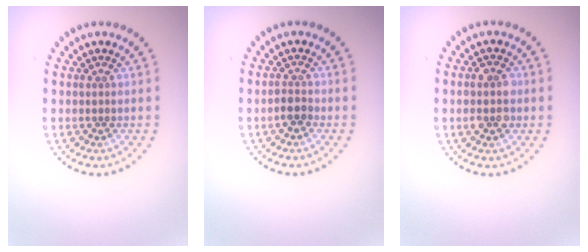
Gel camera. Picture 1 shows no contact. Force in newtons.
{"total": 1.4, "press": 1.2, "slide": 0.7}
{"total": 2.4, "press": 2.4, "slide": 0.3}